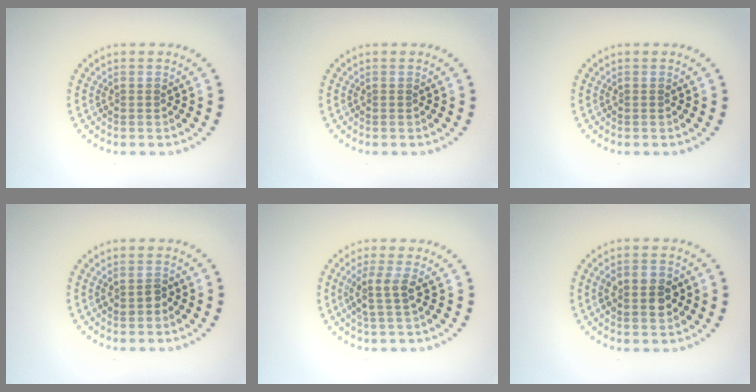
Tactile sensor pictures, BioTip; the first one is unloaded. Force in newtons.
{"total": 0.0}
{"total": 0.0}
{"total": 1.2, "press": 1.1, "slide": 0.1}
{"total": 2.4, "press": 1.9, "slide": 1.4}
{"total": 3.7, "press": 3.7, "slide": 0.2}